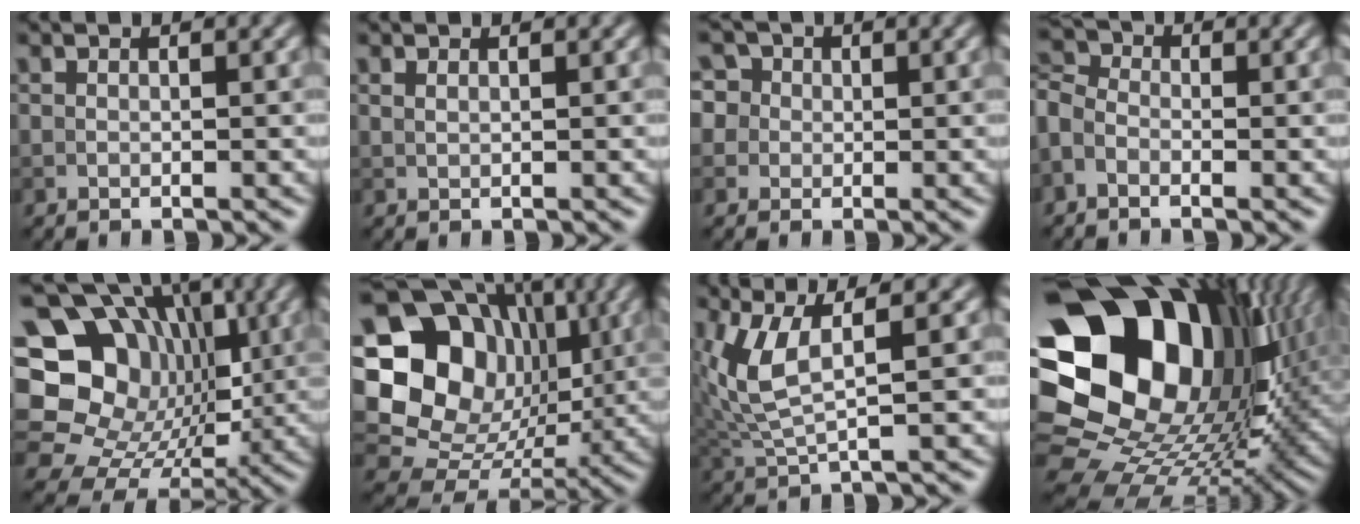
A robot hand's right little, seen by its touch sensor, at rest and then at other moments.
{"total": 0.5, "force": [0.4, 0.1, 0.3], "torque": [-0.006, 0.000, 0.009]}
{"total": 5.2, "force": [2.1, 4.3, 2.1], "torque": [-0.028, 0.029, 0.006]}
{"total": 2.7, "force": [-1.2, 1.8, 1.6], "torque": [-0.041, 0.004, -0.035]}
{"total": 17.5, "force": [2.8, 15.2, 8.1], "torque": [-0.155, 0.053, 0.036]}
{"total": 16.9, "force": [3.6, 14.2, 8.4], "torque": [-0.176, 0.038, 0.073]}
{"total": 4.6, "force": [1.4, 1.5, 4.1], "torque": [-0.111, -0.004, 0.035]}
{"total": 22.4, "force": [5.9, 17.1, 13.3], "torque": [-0.283, 0.005, 0.106]}